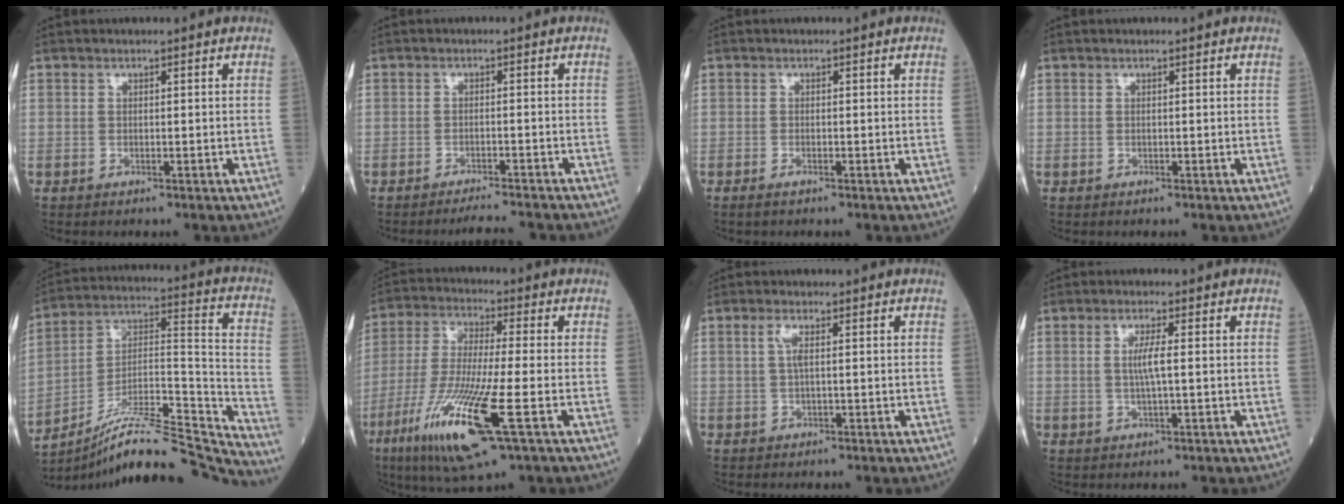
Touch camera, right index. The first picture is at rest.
{"total": 5.9, "force": [-5.6, -0.2, 1.9], "torque": [-0.021, -0.014, -0.079]}
{"total": 0.9, "force": [-0.6, 0.2, 0.6], "torque": [-0.011, -0.001, -0.009]}
{"total": 0.0}
{"total": 21.5, "force": [-19.9, 0.2, 8.1], "torque": [-0.125, 0.033, -0.324]}
{"total": 16.2, "force": [-6.6, 1.1, 14.7], "torque": [-0.313, -0.036, -0.123]}
{"total": 1.9, "force": [0.5, 0.3, 1.8], "torque": [-0.045, 0.004, 0.008]}
{"total": 3.0, "force": [0.2, -0.1, 3.0], "torque": [-0.064, -0.004, 0.003]}